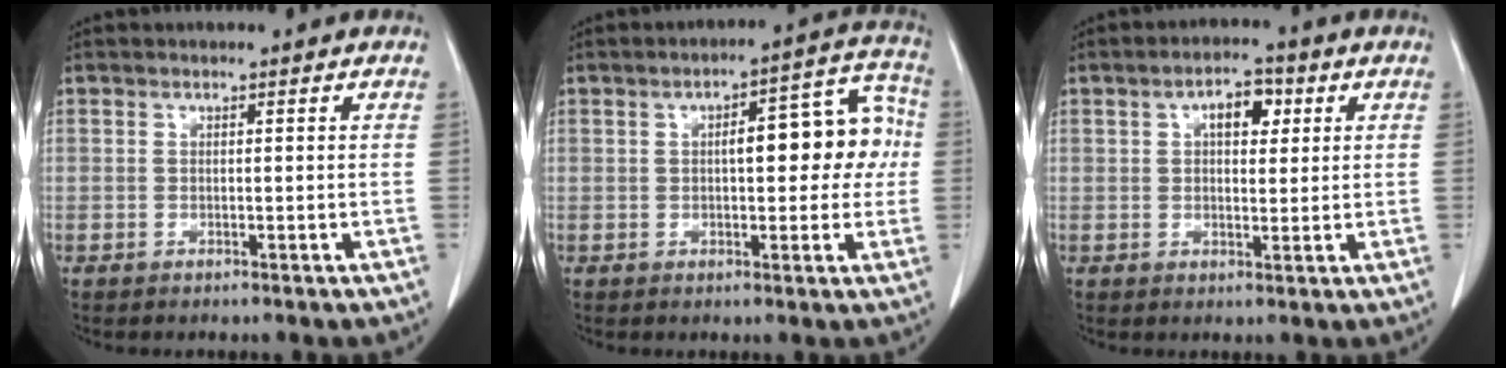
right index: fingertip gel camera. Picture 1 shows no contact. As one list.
[{"total": 12.3, "force": [0.9, 4.6, 11.3], "torque": [-0.146, 0.046, 0.018]}, {"total": 5.8, "force": [1.9, 2.9, 4.6], "torque": [-0.078, 0.016, 0.032]}]